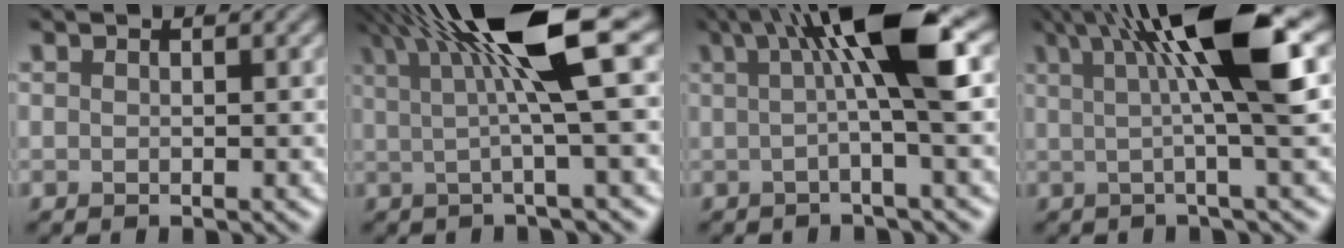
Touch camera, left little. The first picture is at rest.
{"total": 9.3, "force": [2.8, 1.2, 8.8], "torque": [-0.115, 0.006, 0.053]}
{"total": 7.3, "force": [1.7, 0.8, 7.1], "torque": [-0.101, 0.004, 0.035]}
{"total": 9.1, "force": [2.4, 1.1, 8.7], "torque": [-0.114, 0.001, 0.049]}